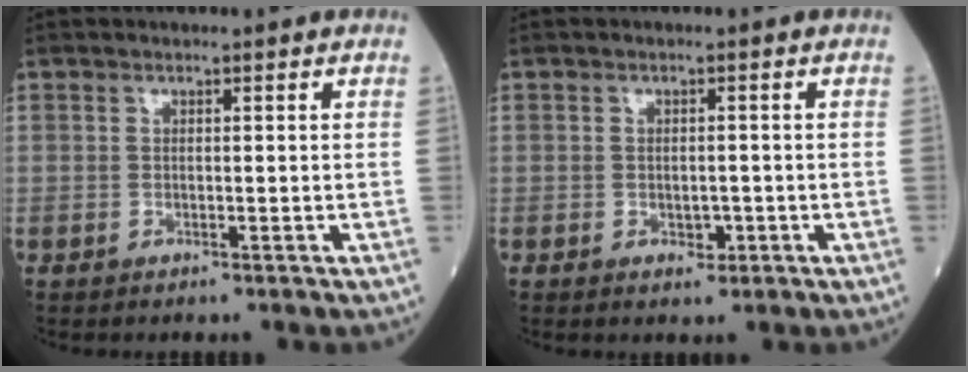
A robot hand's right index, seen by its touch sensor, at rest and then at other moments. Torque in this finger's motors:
{"motor_torque": [-0.11, 0.04, 0.02, 0.00]}